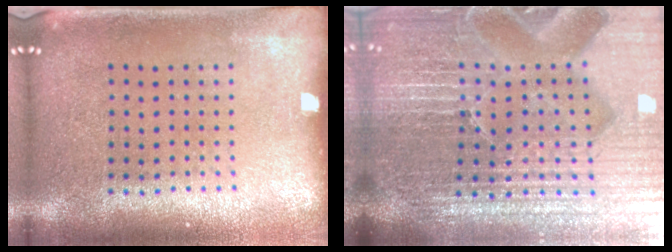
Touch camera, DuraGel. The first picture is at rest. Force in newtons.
{"total": 7.0, "press": 6.2, "slide": 3.4}